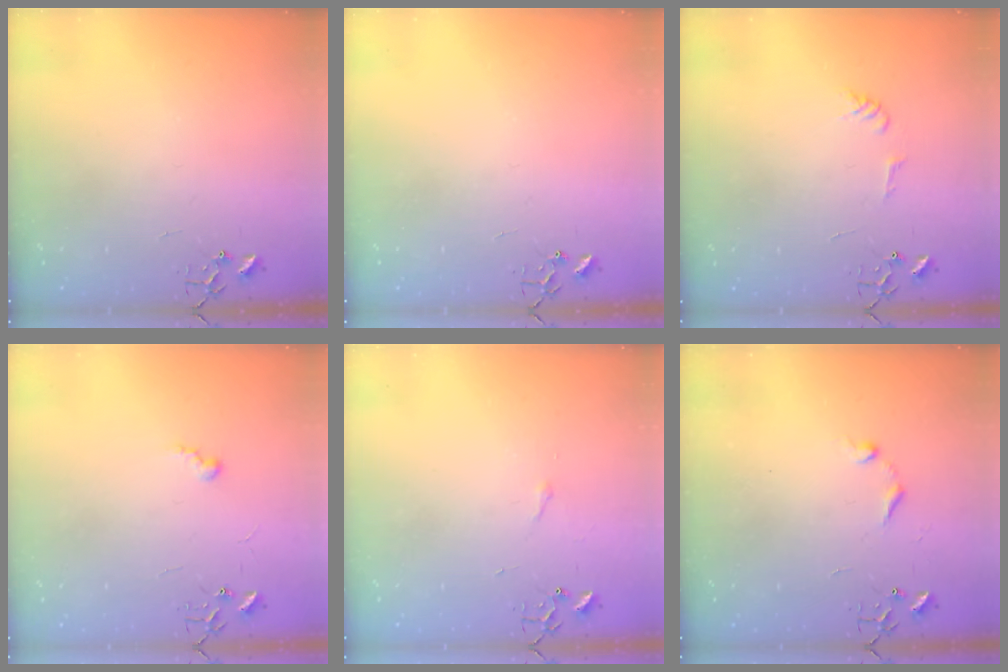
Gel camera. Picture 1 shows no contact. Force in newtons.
{"total": 0.0}
{"total": 5.9, "press": 5.9, "slide": 0.6}
{"total": 5.3, "press": 5.3, "slide": 0.5}
{"total": 2.9, "press": 2.9, "slide": 0.5}
{"total": 7.1, "press": 7.1, "slide": 0.8}